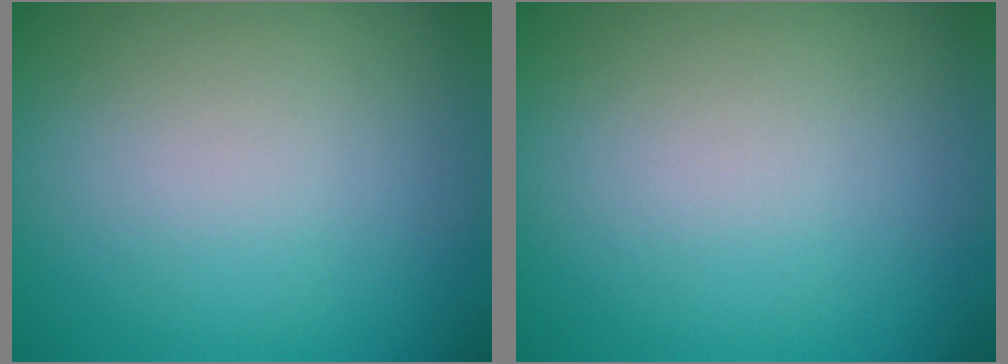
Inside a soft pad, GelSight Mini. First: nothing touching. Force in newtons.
{"total": 0.0}